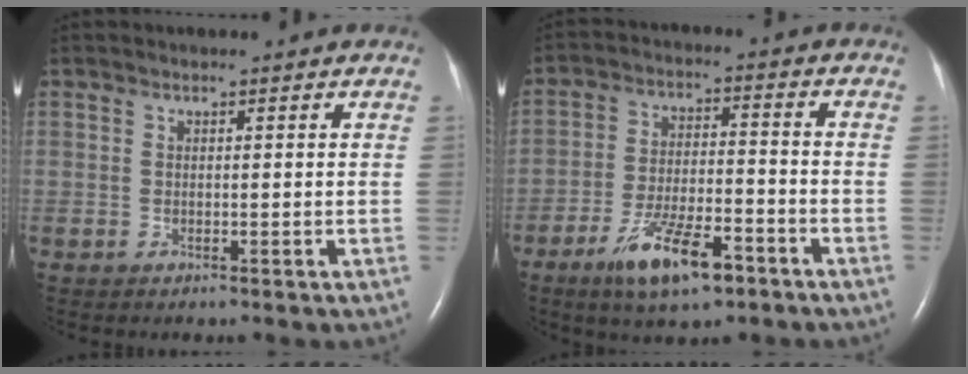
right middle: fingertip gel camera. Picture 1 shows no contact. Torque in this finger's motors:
{"motor_torque": [1.22, -0.92, 0.59, 0.20]}